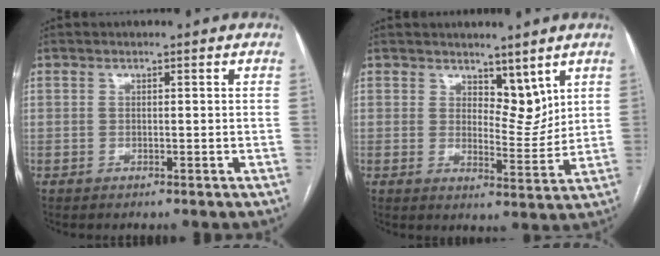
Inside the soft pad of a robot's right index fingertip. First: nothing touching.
{"total": 5.2, "force": [3.7, 2.5, 2.7], "torque": [-0.034, -0.009, 0.065]}